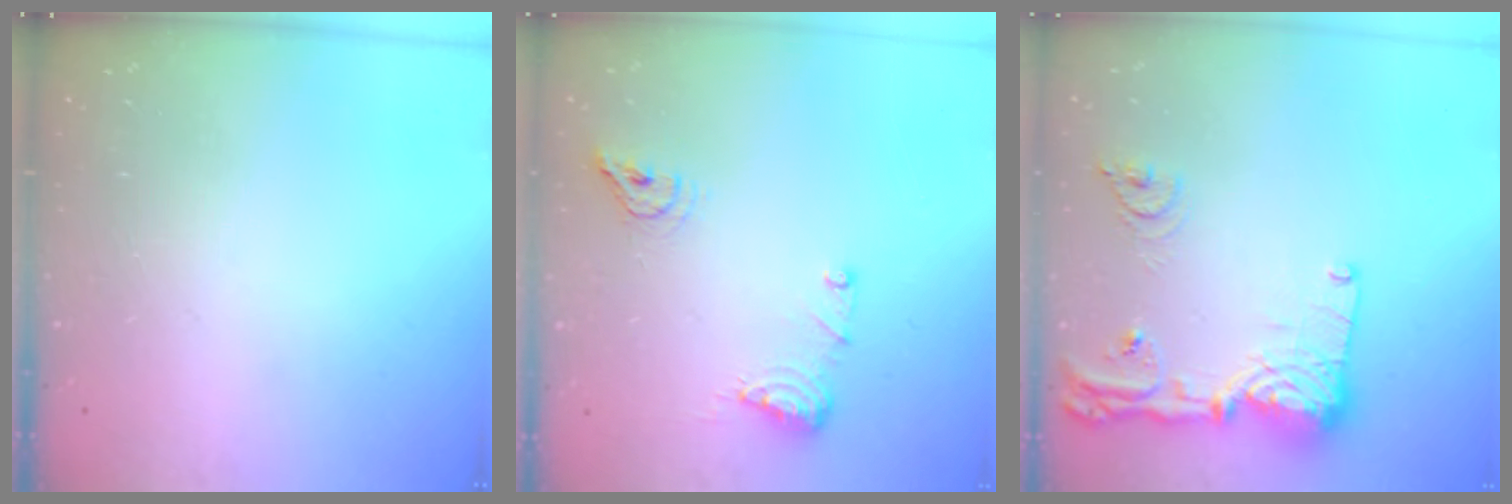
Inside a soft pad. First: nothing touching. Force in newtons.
{"total": 8.9, "press": 8.8, "slide": 1.4}
{"total": 16.7, "press": 16.6, "slide": 1.9}